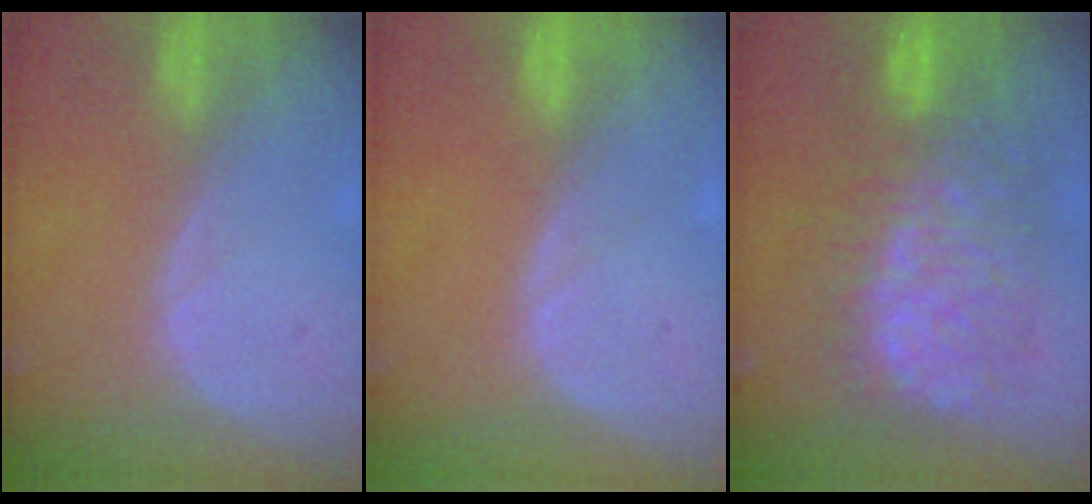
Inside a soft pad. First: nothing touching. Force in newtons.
{"total": 0.0}
{"total": 12.2, "press": 12.2, "slide": 1.4}